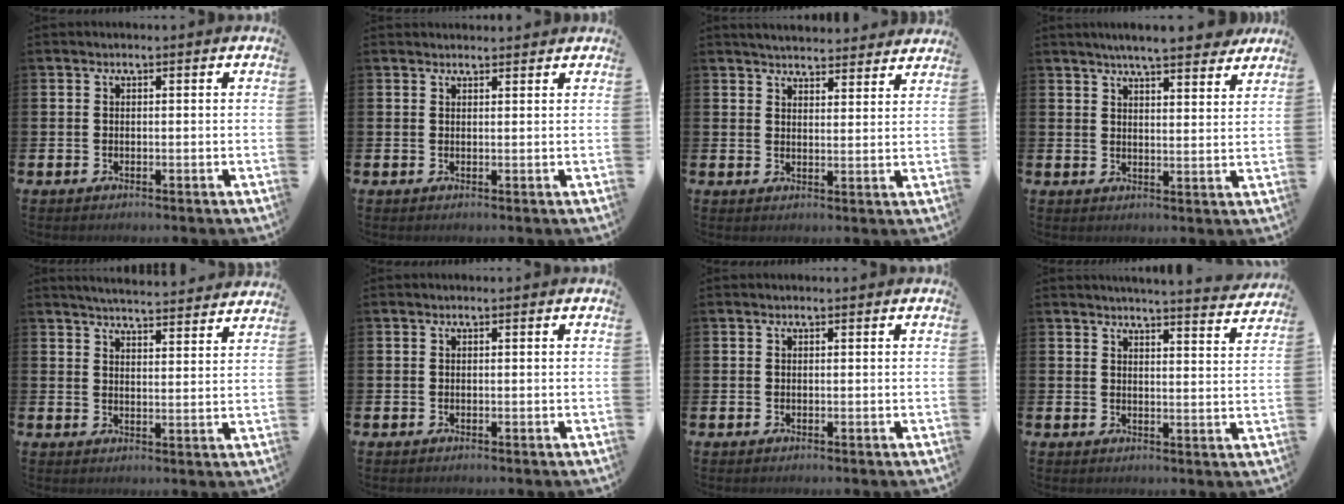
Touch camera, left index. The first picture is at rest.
{"total": 1.3, "force": [1.2, 0.2, 0.0], "torque": [0.006, -0.003, 0.021]}
{"total": 4.2, "force": [4.2, 0.5, 0.2], "torque": [-0.011, -0.026, 0.075]}
{"total": 6.2, "force": [5.9, 0.3, 2.0], "torque": [-0.043, -0.030, 0.103]}
{"total": 4.9, "force": [4.8, -0.1, 0.4], "torque": [-0.017, -0.038, 0.085]}
{"total": 0.0}
{"total": 0.0}
{"total": 4.4, "force": [4.3, -0.5, 0.5], "torque": [-0.008, -0.034, 0.073]}